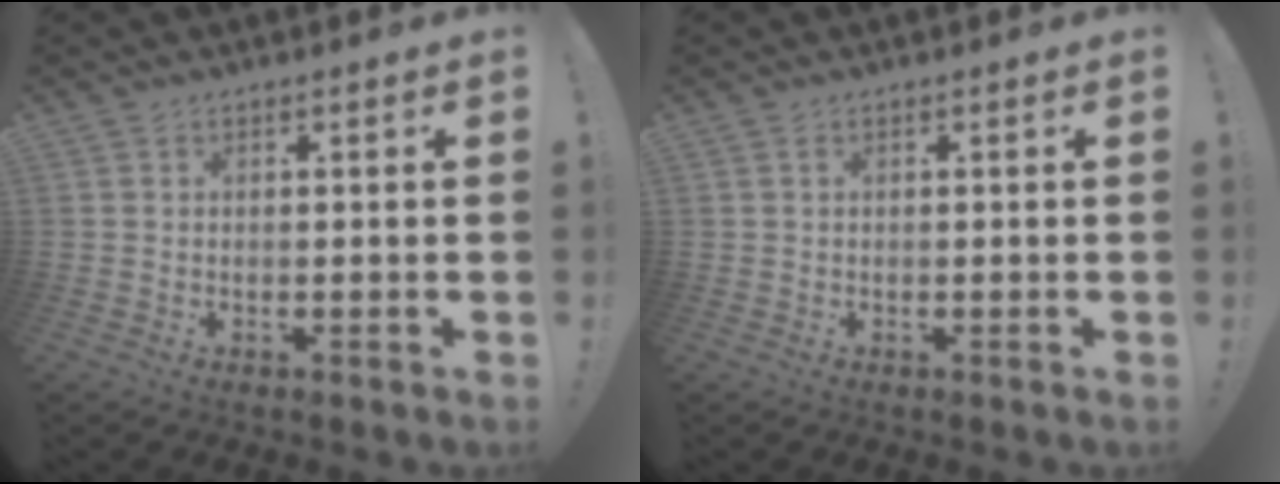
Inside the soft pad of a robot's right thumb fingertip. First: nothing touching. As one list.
[{"total": 0.0}]